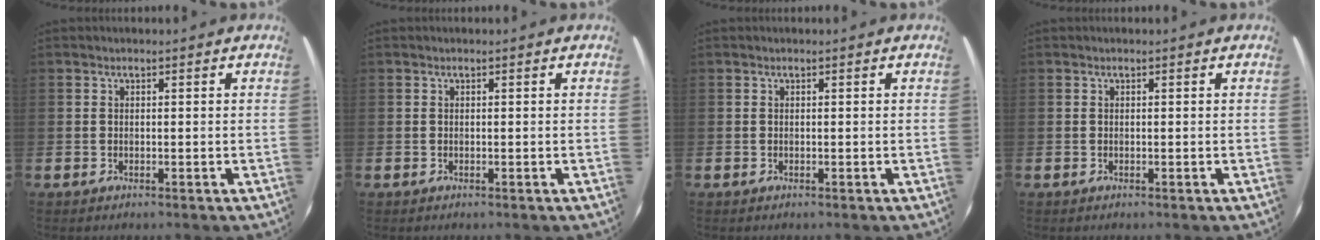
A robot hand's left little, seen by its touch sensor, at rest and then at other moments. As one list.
[{"total": 0.0}, {"total": 0.0}, {"total": 0.0}]